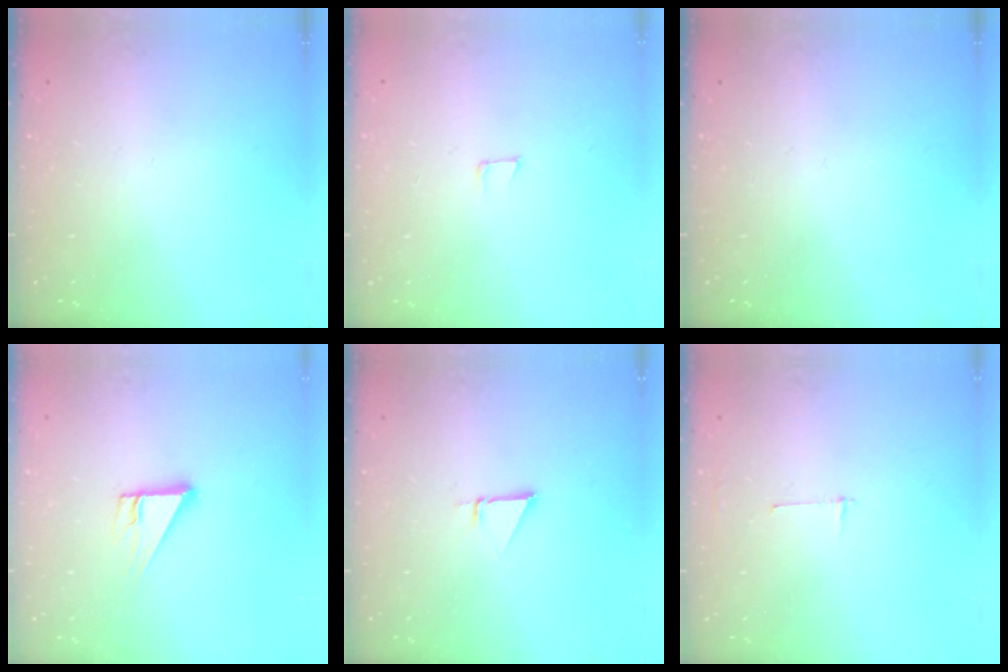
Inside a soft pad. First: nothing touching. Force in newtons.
{"total": 4.0, "press": 4.0, "slide": 0.3}
{"total": 0.0}
{"total": 5.1, "press": 5.0, "slide": 0.4}
{"total": 1.4, "press": 1.4, "slide": 0.0}
{"total": 2.7, "press": 2.7, "slide": 0.3}